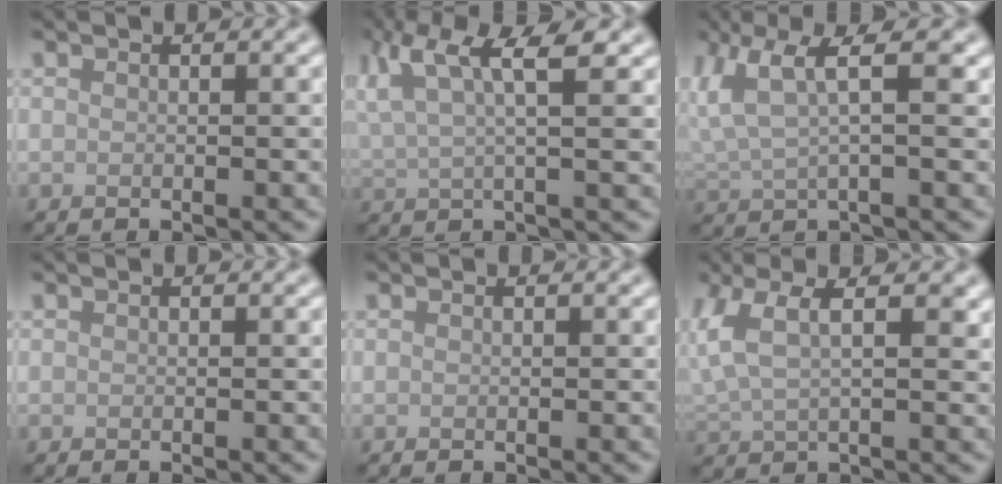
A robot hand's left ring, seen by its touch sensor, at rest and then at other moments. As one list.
[{"total": 7.1, "force": [3.6, 2.0, 5.8], "torque": [-0.117, 0.009, 0.066]}, {"total": 4.6, "force": [1.9, 1.2, 4.0], "torque": [-0.095, 0.002, 0.041]}, {"total": 0.0}, {"total": 0.0}, {"total": 5.3, "force": [2.2, 2.2, 4.4], "torque": [-0.106, 0.004, 0.047]}]